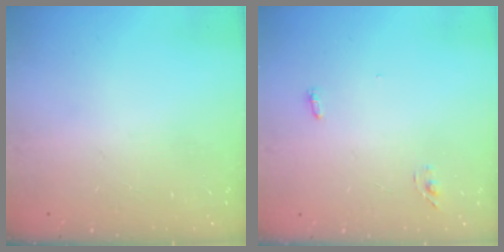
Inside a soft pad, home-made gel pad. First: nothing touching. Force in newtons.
{"total": 3.2, "press": 2.9, "slide": 1.5}